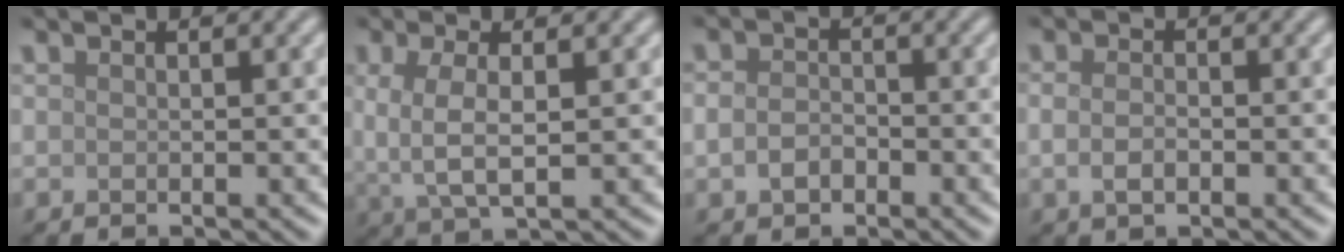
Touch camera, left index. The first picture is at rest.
{"total": 3.7, "force": [0.3, 1.3, 3.5], "torque": [-0.081, -0.001, 0.005]}
{"total": 2.1, "force": [-0.7, 1.6, 1.1], "torque": [-0.024, -0.001, -0.018]}
{"total": 1.8, "force": [-0.4, 1.0, 1.4], "torque": [-0.031, -0.002, -0.010]}